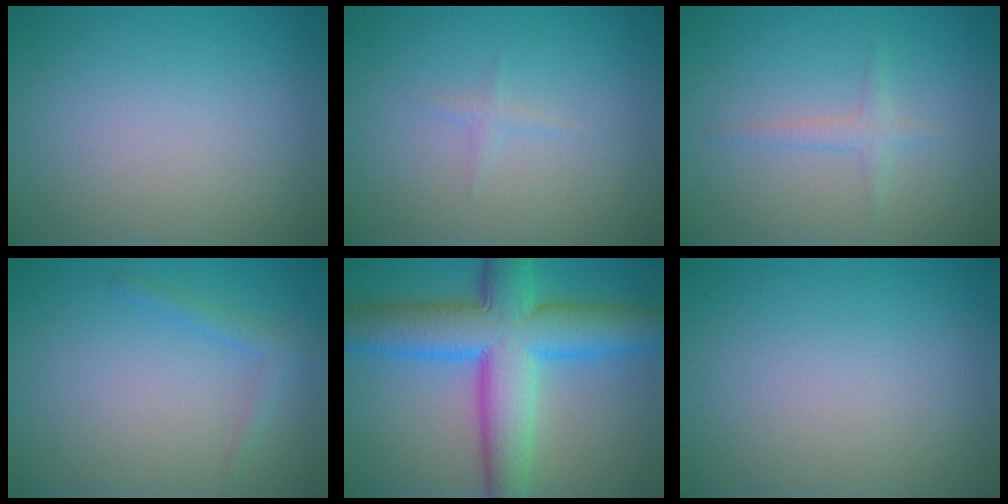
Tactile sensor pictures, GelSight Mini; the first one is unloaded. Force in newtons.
{"total": 0.8, "press": 0.8, "slide": 0.1}
{"total": 1.3, "press": 1.3, "slide": 0.1}
{"total": 1.3, "press": 1.3, "slide": 0.1}
{"total": 11.1, "press": 11.1, "slide": 0.4}
{"total": 0.0}